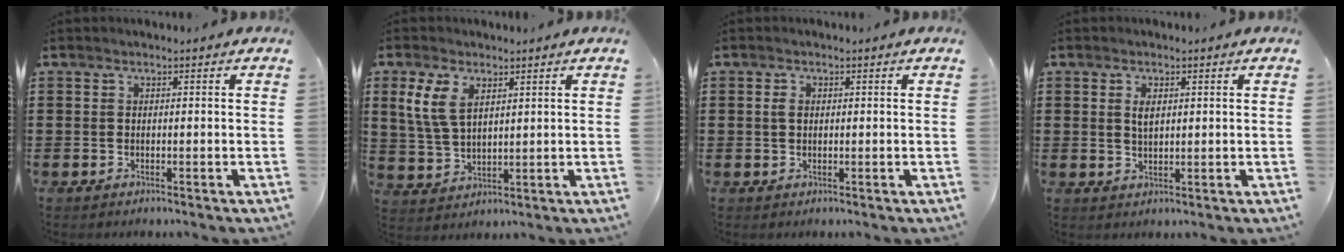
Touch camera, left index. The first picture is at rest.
{"total": 6.4, "force": [3.0, 3.6, 4.4], "torque": [-0.106, 0.006, 0.053]}
{"total": 1.6, "force": [0.3, 1.1, 1.1], "torque": [-0.026, 0.008, 0.004]}
{"total": 2.2, "force": [0.7, 1.0, 1.8], "torque": [-0.031, 0.002, 0.011]}